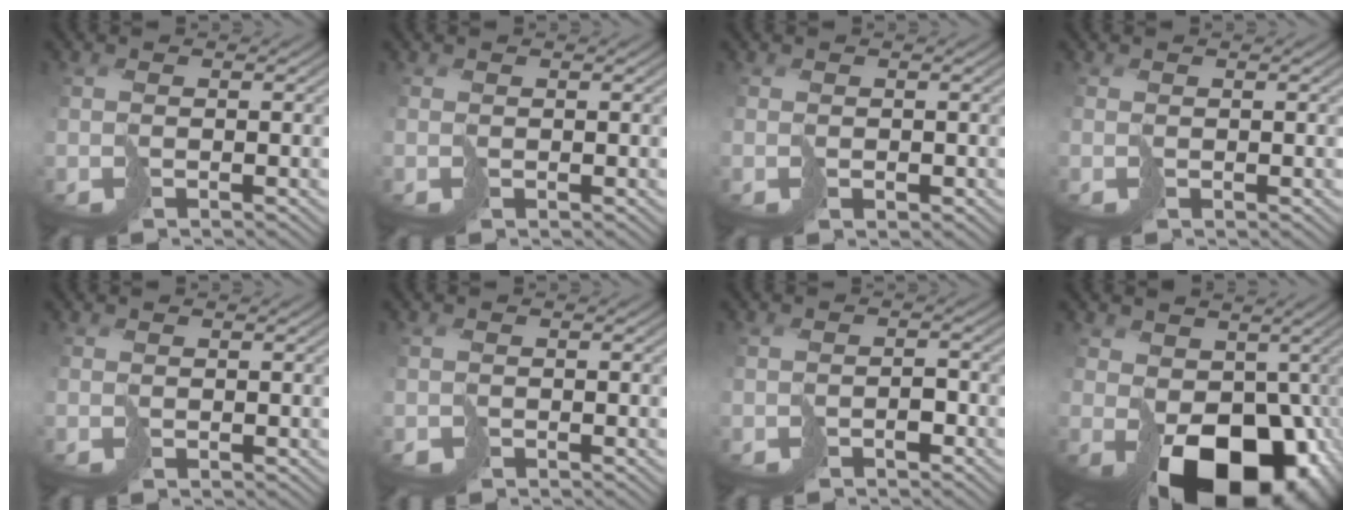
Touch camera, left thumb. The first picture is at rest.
{"total": 0.0}
{"total": 1.2, "force": [0.1, 1.1, 0.6], "torque": [-0.016, -0.004, 0.002]}
{"total": 0.0}
{"total": 0.0}
{"total": 0.9, "force": [-0.7, 0.6, 0.2], "torque": [-0.002, -0.003, -0.016]}
{"total": 1.9, "force": [-1.2, 1.0, 1.1], "torque": [-0.017, 0.003, -0.024]}
{"total": 17.9, "force": [-4.2, 11.9, 12.8], "torque": [-0.201, -0.054, -0.038]}